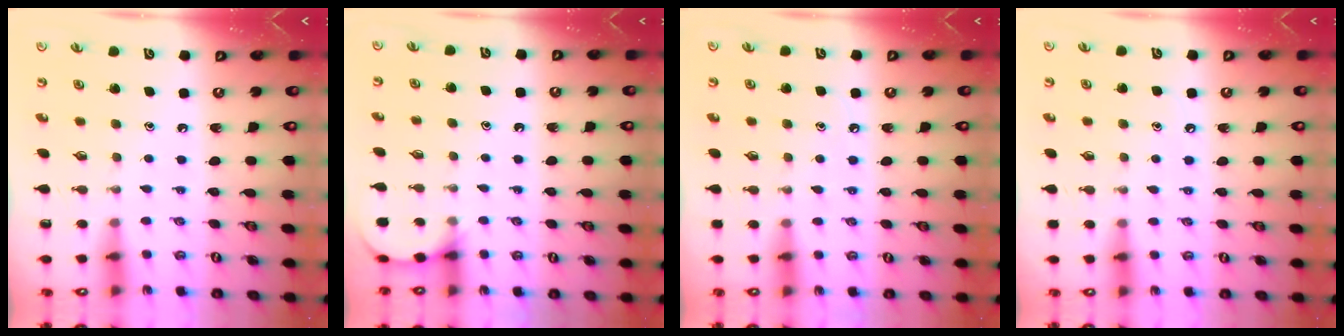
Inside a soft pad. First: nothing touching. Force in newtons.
{"total": 4.8, "press": 4.7, "slide": 0.4}
{"total": 6.0, "press": 6.0, "slide": 0.8}
{"total": 4.7, "press": 4.7, "slide": 0.6}